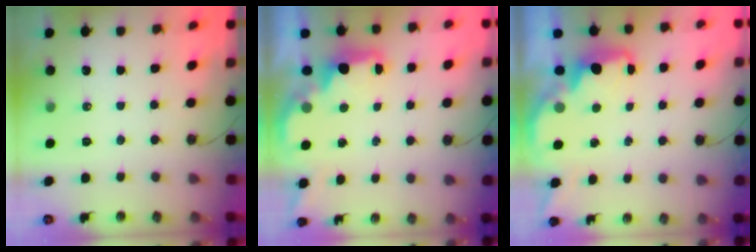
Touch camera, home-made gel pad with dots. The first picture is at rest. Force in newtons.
{"total": 2.2, "press": 2.1, "slide": 0.8}
{"total": 2.4, "press": 2.2, "slide": 0.8}